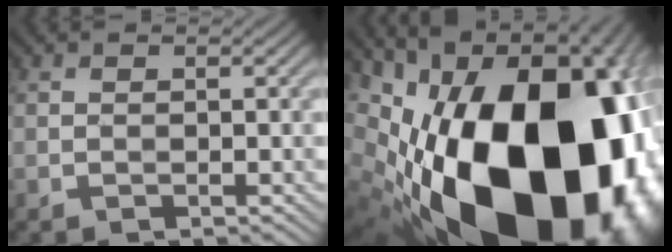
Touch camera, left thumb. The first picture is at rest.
{"total": 25.4, "force": [-4.2, 16.0, 19.3], "torque": [-0.342, -0.087, -0.033]}